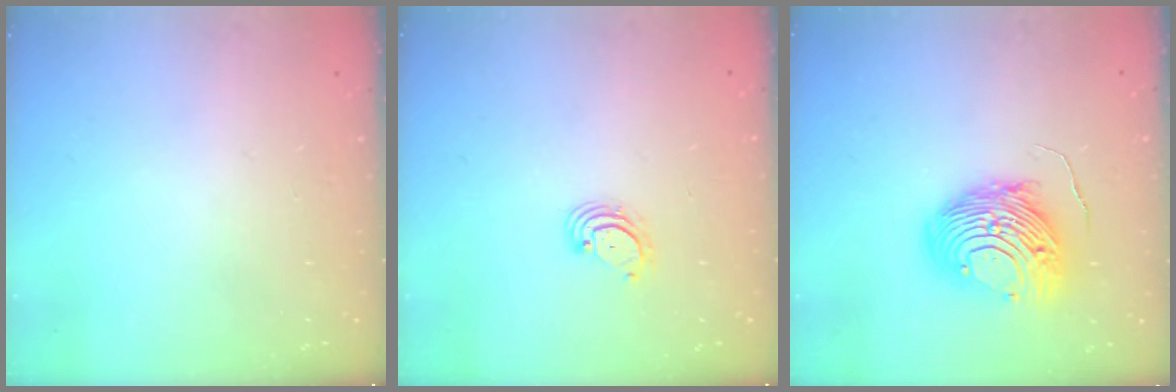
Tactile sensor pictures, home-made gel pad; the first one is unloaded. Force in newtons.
{"total": 2.9, "press": 2.9, "slide": 0.4}
{"total": 13.1, "press": 13.0, "slide": 1.2}